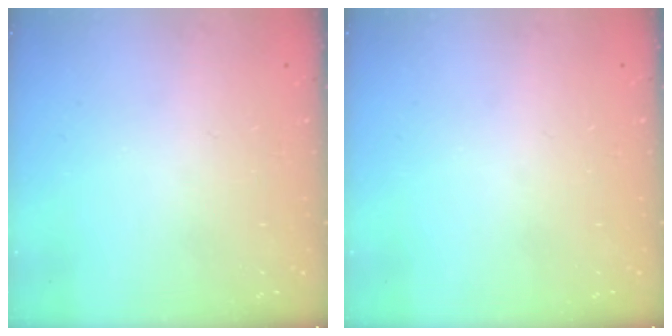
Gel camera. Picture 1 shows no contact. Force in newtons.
{"total": 0.0}